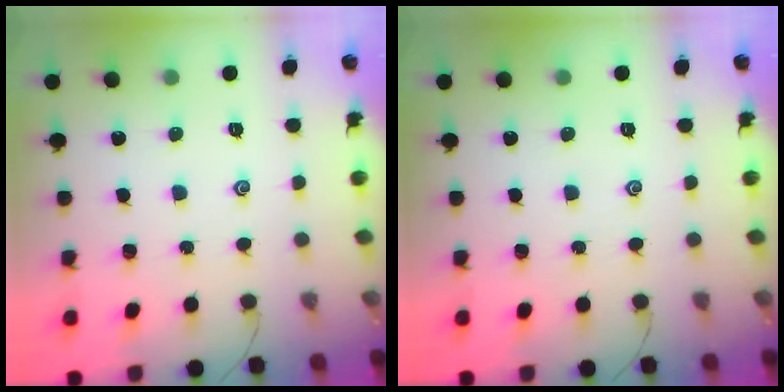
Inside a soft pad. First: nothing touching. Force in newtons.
{"total": 0.0}